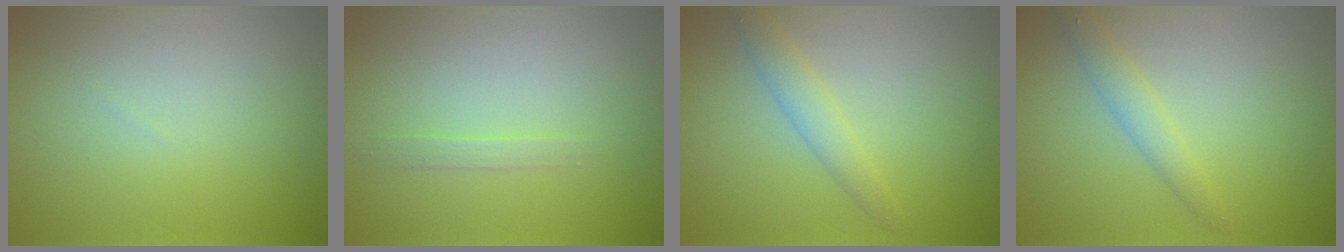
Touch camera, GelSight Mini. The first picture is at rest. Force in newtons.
{"total": 0.8, "press": 0.8, "slide": 0.0}
{"total": 2.1, "press": 2.1, "slide": 0.0}
{"total": 1.9, "press": 1.9, "slide": 0.1}